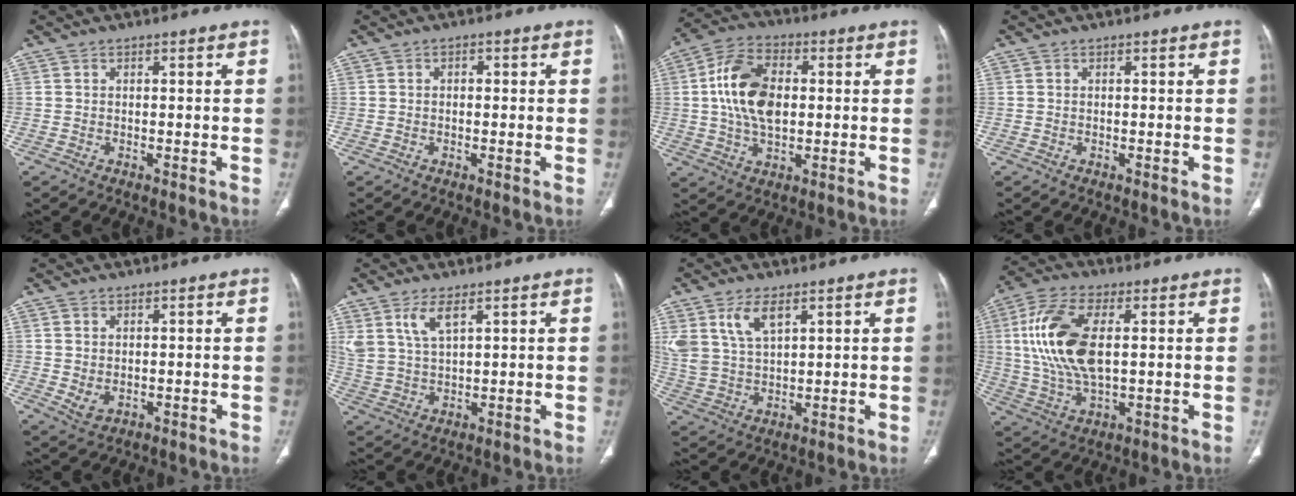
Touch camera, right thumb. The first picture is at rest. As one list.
[{"total": 1.1, "force": [0.1, 0.7, 0.9], "torque": [-0.010, 0.003, -0.001]}, {"total": 13.2, "force": [1.1, 7.9, 10.4], "torque": [-0.190, 0.013, 0.018]}, {"total": 0.0}, {"total": 2.9, "force": [0.0, 2.0, 2.0], "torque": [-0.039, -0.008, 0.012]}, {"total": 6.0, "force": [3.5, 2.2, 4.4], "torque": [-0.093, -0.016, 0.079]}, {"total": 8.5, "force": [4.6, 4.2, 5.8], "torque": [-0.118, -0.016, 0.101]}, {"total": 15.9, "force": [2.5, 7.7, 13.7], "torque": [-0.292, 0.000, 0.050]}]